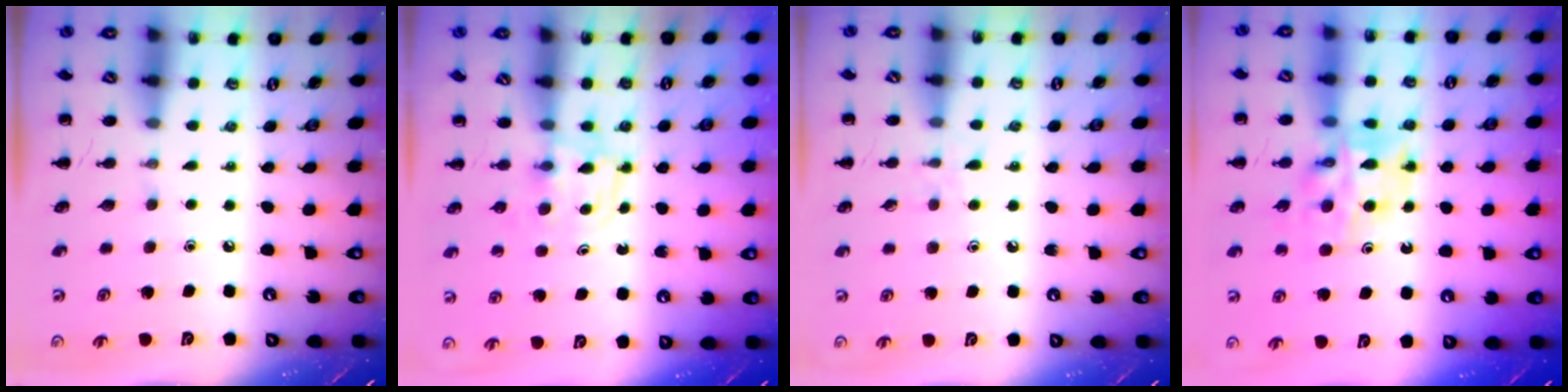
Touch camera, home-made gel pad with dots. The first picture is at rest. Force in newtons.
{"total": 2.9, "press": 2.6, "slide": 1.2}
{"total": 5.2, "press": 5.0, "slide": 1.2}
{"total": 11.1, "press": 10.5, "slide": 3.7}